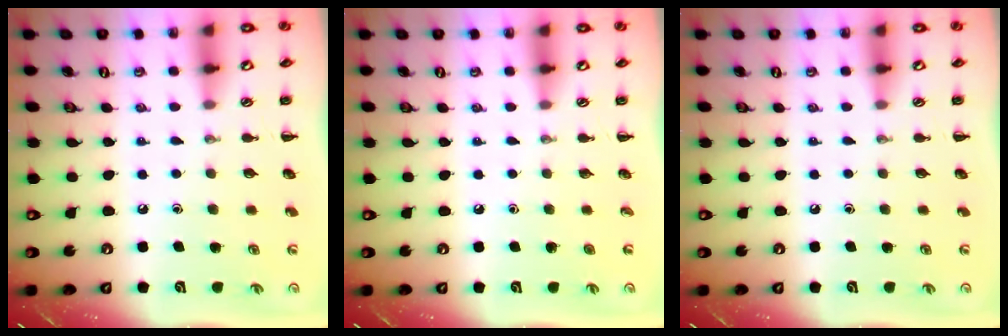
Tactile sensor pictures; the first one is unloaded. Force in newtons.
{"total": 0.0}
{"total": 0.0}